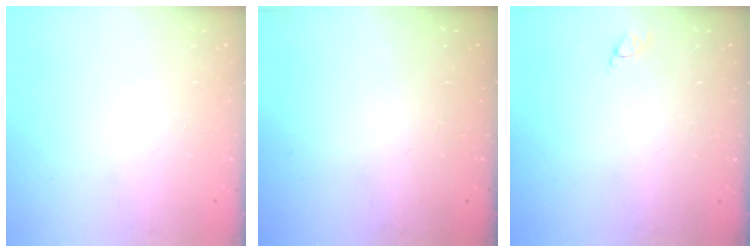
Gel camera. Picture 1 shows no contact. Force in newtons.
{"total": 0.0}
{"total": 3.0, "press": 3.0, "slide": 0.2}